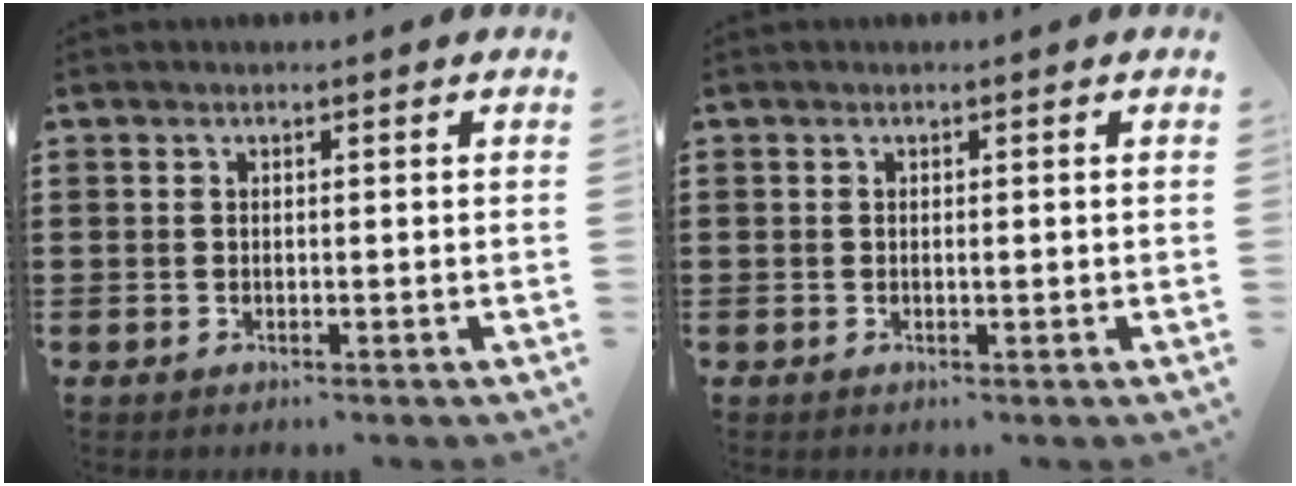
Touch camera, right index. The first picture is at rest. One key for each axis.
{"total": 0.7, "fx": 0.0, "fy": 0.2, "fz": 0.7, "tx": -0.014, "ty": -0.001, "tz": 0.000}